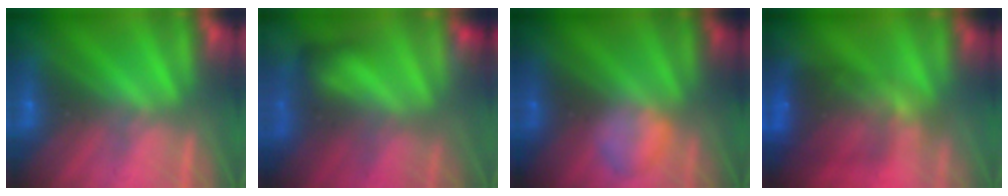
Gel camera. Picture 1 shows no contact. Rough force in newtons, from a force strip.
{"total": 5.9}
{"total": 2.2}
{"total": 9.2}